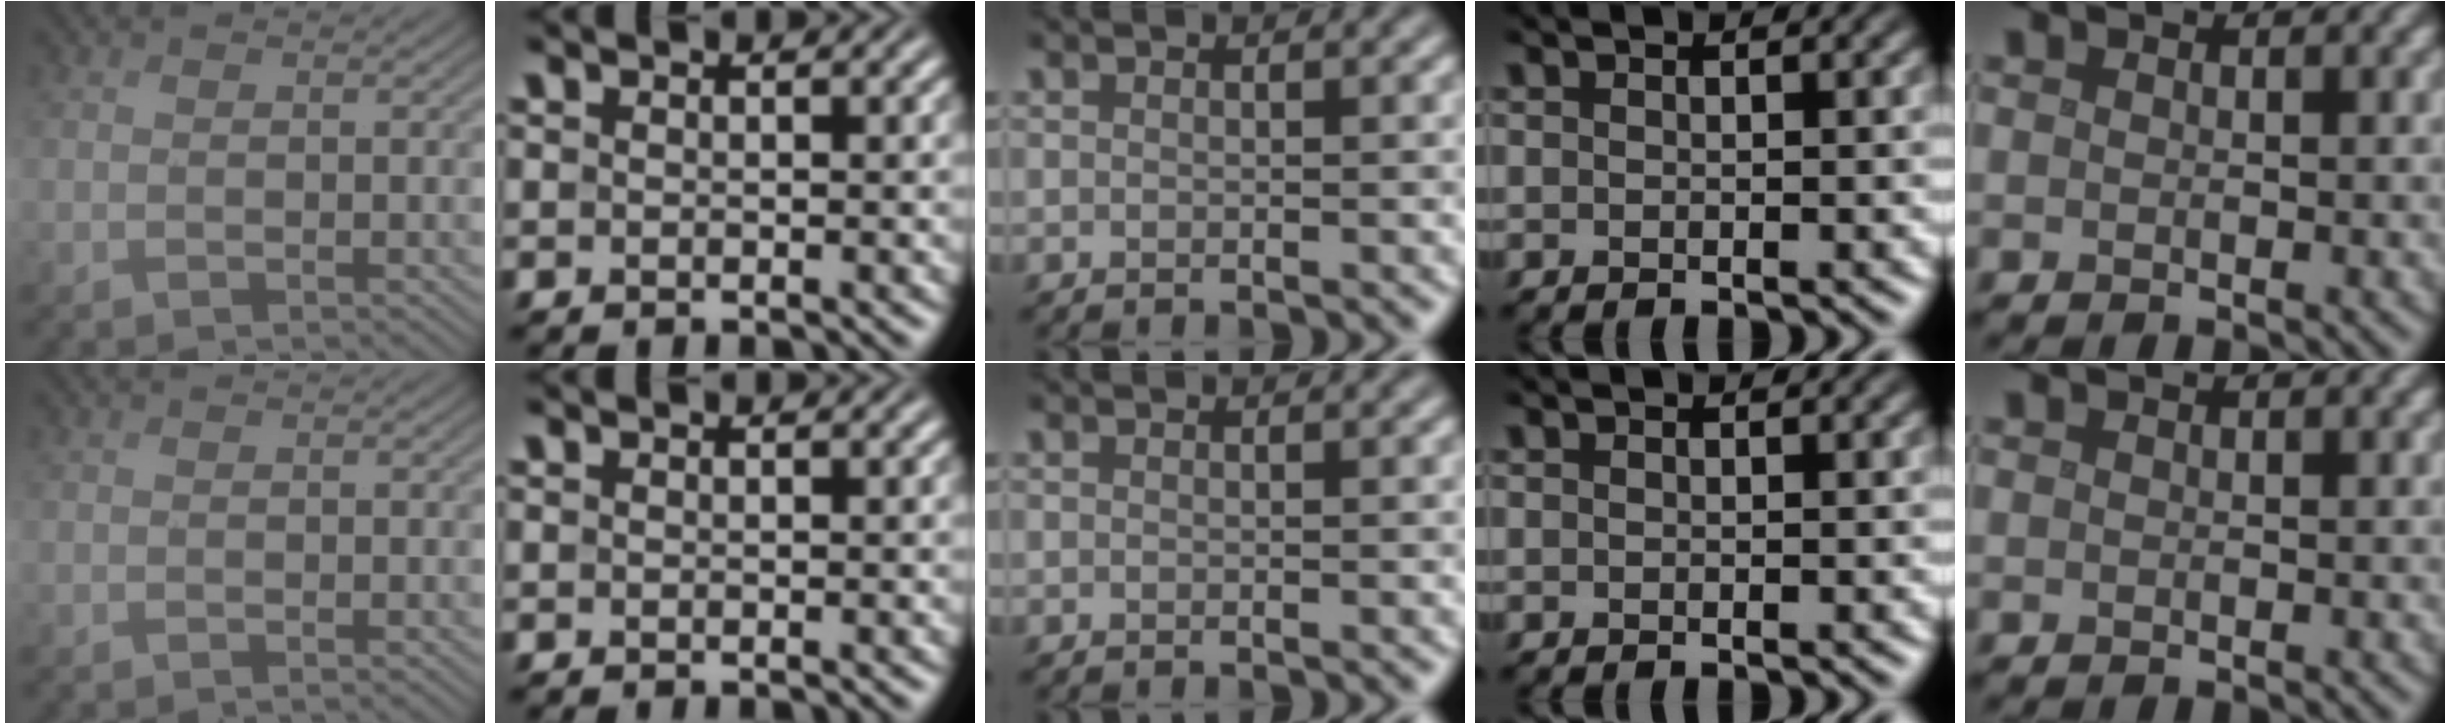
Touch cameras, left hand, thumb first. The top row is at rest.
{}